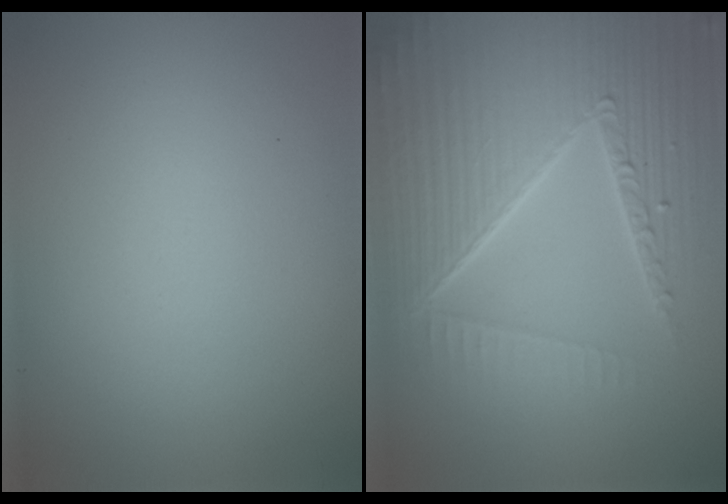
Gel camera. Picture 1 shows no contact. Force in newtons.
{"total": 8.9, "press": 6.1, "slide": 6.5}